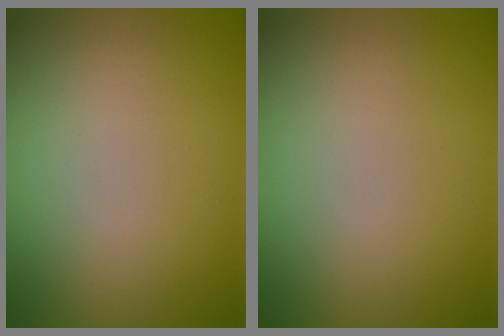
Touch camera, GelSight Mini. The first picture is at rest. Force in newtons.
{"total": 0.0}